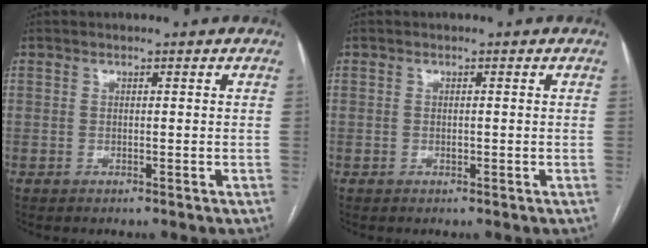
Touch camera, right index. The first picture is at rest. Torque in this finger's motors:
{"motor_torque": [0.01, 0.14, 0.12, 0.01]}